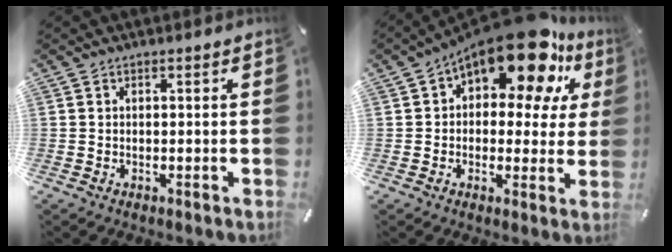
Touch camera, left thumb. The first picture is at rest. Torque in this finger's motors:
{"motor_torque": [1.02, 2.08, 2.15, -0.62, 0.22]}